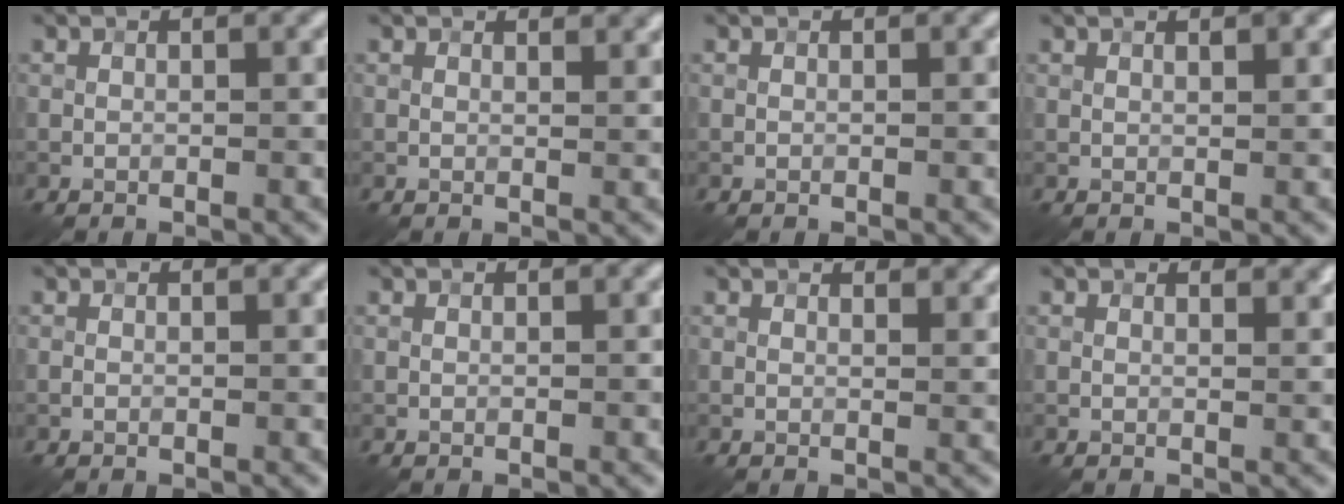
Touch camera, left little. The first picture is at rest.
{"total": 1.4, "force": [1.2, 0.2, 0.6], "torque": [-0.012, -0.001, 0.014]}
{"total": 0.0}
{"total": 1.0, "force": [0.6, 0.0, 0.8], "torque": [-0.014, 0.001, 0.010]}
{"total": 0.0}
{"total": 0.0}
{"total": 1.7, "force": [1.4, 0.4, 0.8], "torque": [-0.014, -0.002, 0.018]}
{"total": 1.4, "force": [1.2, 0.2, 0.6], "torque": [-0.011, -0.002, 0.014]}